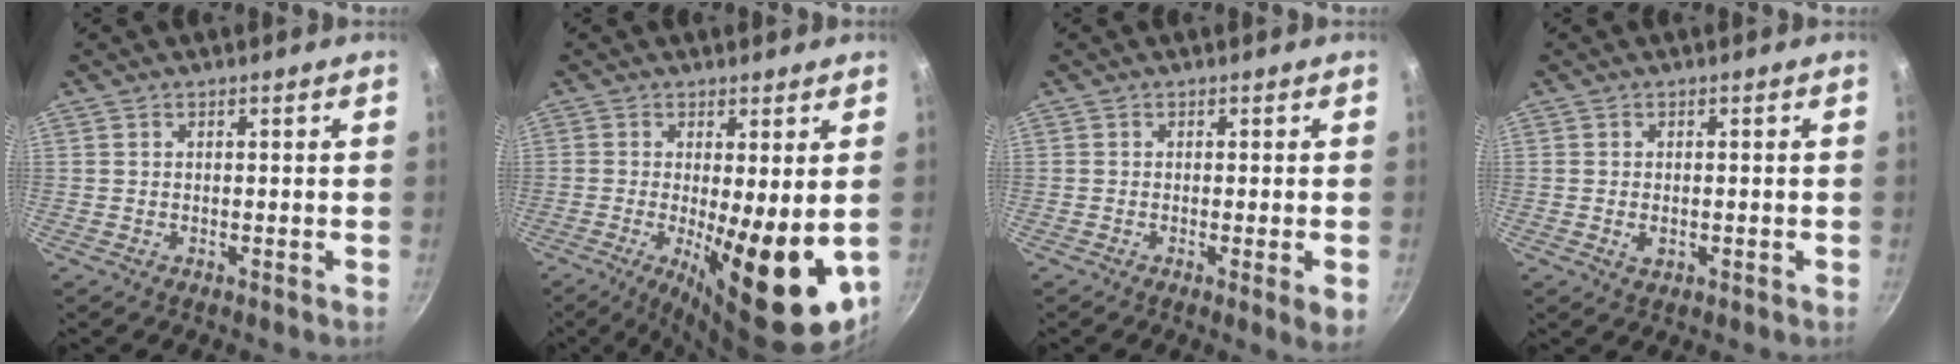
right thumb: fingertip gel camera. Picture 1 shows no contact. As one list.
[{"total": 16.5, "force": [-2.2, 5.2, 15.4], "torque": [-0.209, -0.023, -0.019]}, {"total": 3.4, "force": [-0.7, 0.3, 3.3], "torque": [-0.053, -0.012, -0.013]}, {"total": 2.1, "force": [-0.4, 1.3, 1.5], "torque": [-0.025, -0.002, -0.006]}]